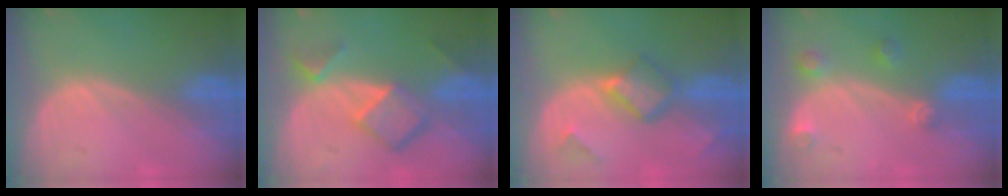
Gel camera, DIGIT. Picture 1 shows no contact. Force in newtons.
{"total": 7.0, "press": 6.0, "slide": 3.5}
{"total": 5.6, "press": 4.9, "slide": 2.7}
{"total": 3.3, "press": 3.0, "slide": 1.2}